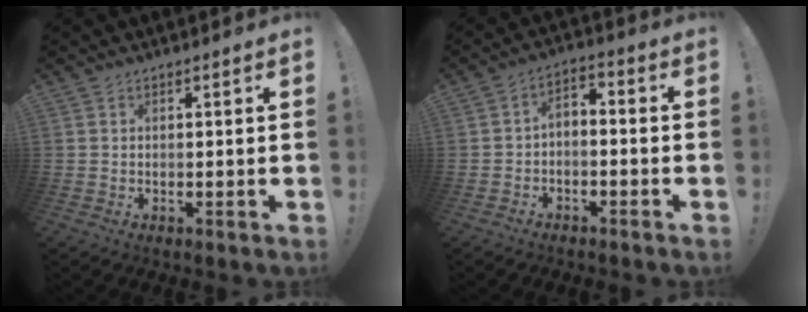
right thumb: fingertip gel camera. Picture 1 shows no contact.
{"total": 4.2, "force": [-3.6, 1.7, 1.5], "torque": [-0.025, 0.014, -0.069]}